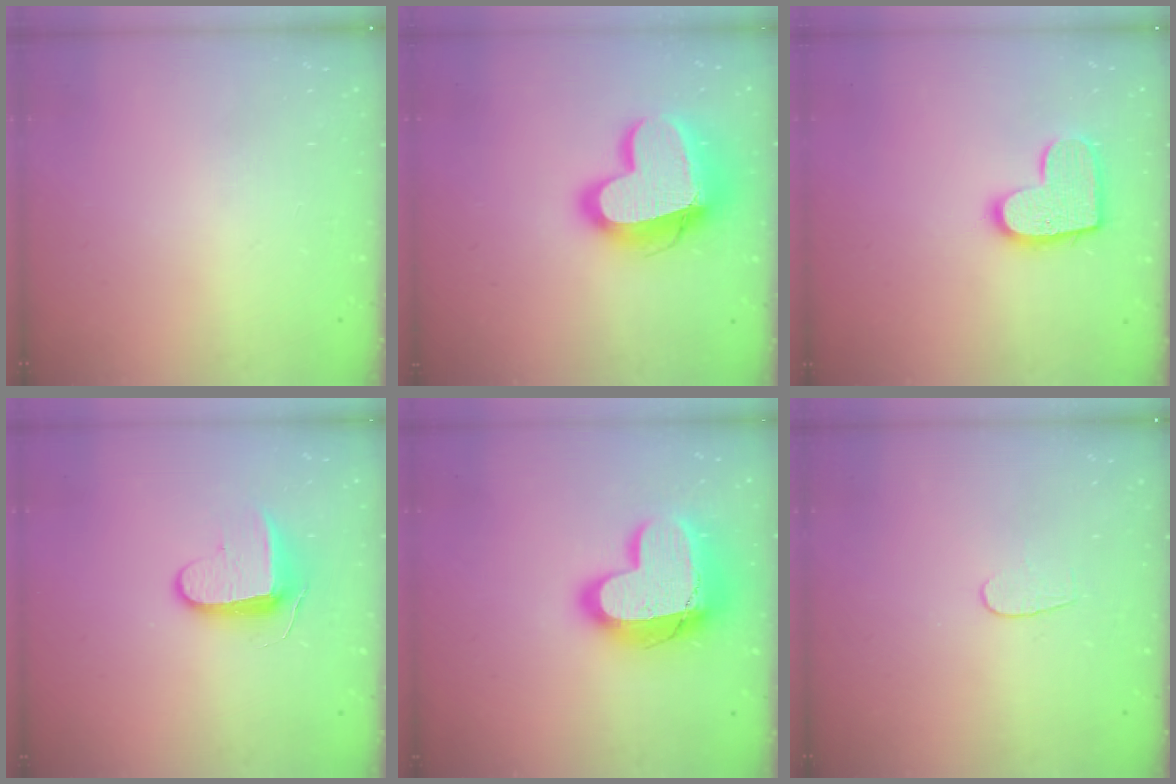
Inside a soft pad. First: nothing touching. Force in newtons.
{"total": 19.4, "press": 19.3, "slide": 1.7}
{"total": 12.7, "press": 12.7, "slide": 0.7}
{"total": 8.7, "press": 8.7, "slide": 0.9}
{"total": 20.3, "press": 20.3, "slide": 1.5}
{"total": 4.3, "press": 4.3, "slide": 0.3}